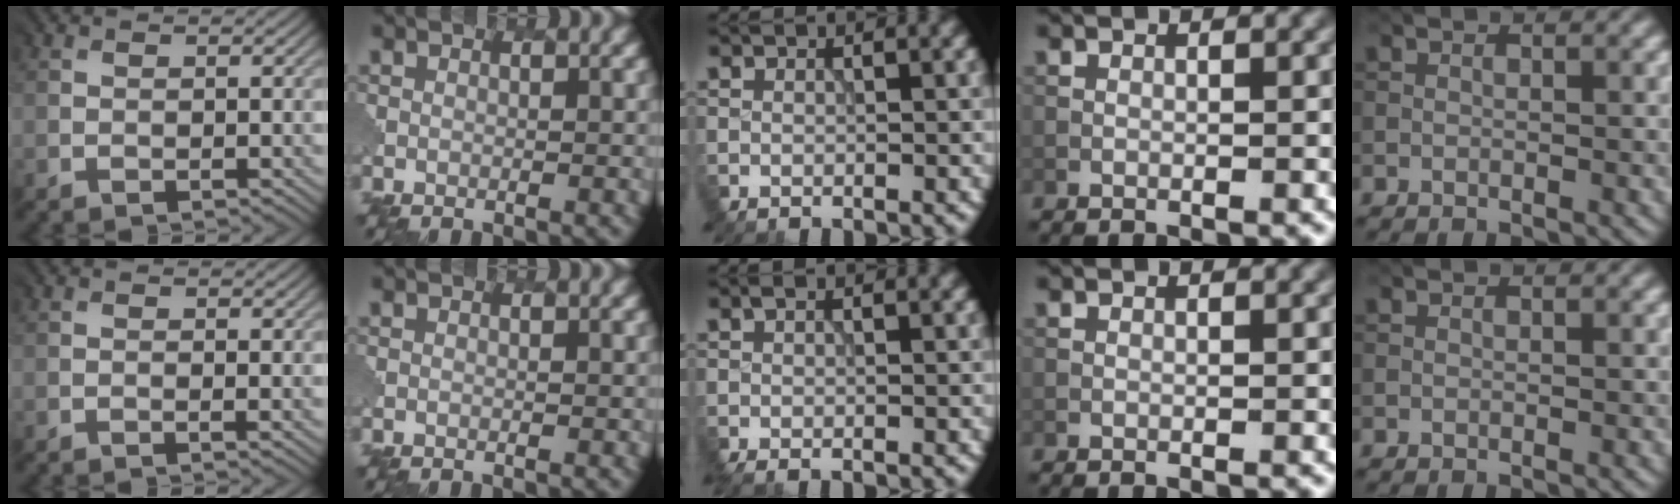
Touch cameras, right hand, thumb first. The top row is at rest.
{"thumb": {"total": 0.8, "force": [0.0, 0.1, 0.8], "torque": [-0.015, -0.002, 0.000]}, "middle": {"total": 1.5, "force": [-0.1, 0.6, 1.3], "torque": [-0.027, -0.003, 0.000]}}